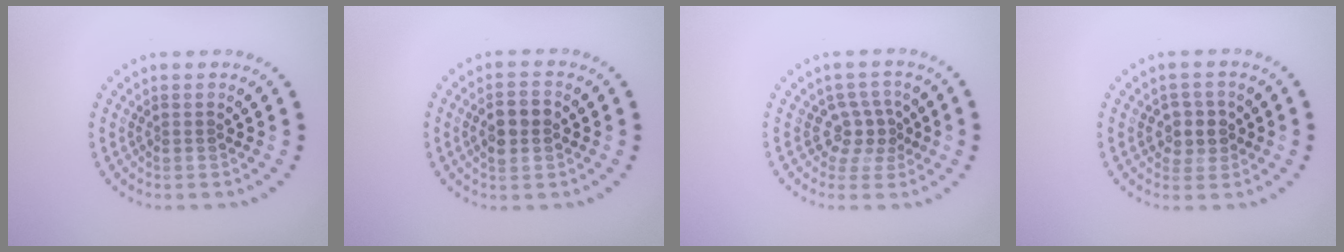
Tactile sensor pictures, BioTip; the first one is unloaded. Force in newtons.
{"total": 3.2, "press": 3.2, "slide": 0.2}
{"total": 2.5, "press": 1.9, "slide": 1.7}
{"total": 2.1, "press": 2.0, "slide": 0.8}